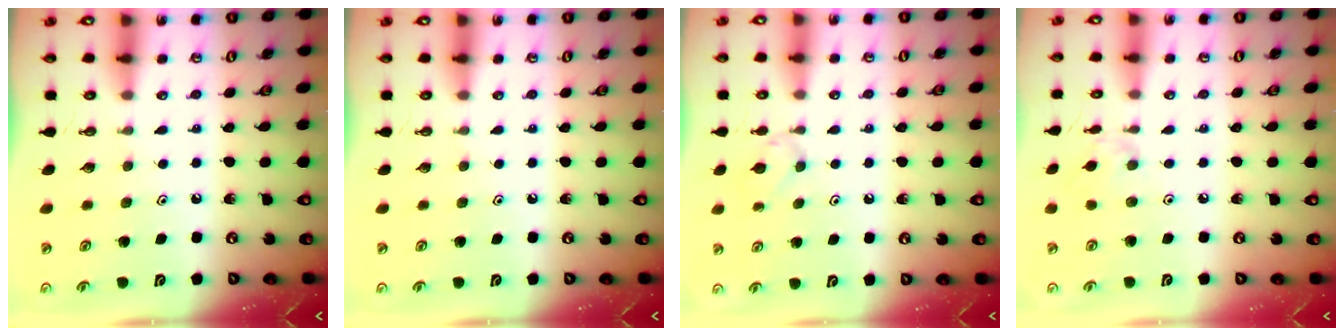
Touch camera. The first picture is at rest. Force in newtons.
{"total": 0.0}
{"total": 3.5, "press": 3.5, "slide": 0.7}
{"total": 4.0, "press": 4.0, "slide": 0.8}